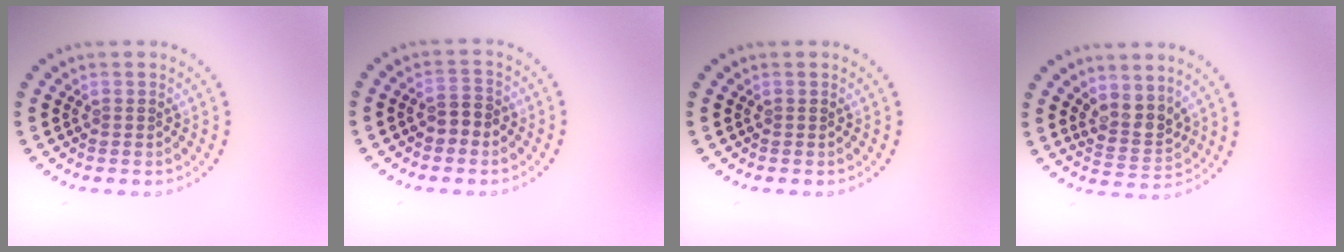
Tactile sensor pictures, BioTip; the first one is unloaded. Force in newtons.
{"total": 1.9, "press": 1.8, "slide": 0.5}
{"total": 0.0}
{"total": 2.7, "press": 2.2, "slide": 1.6}